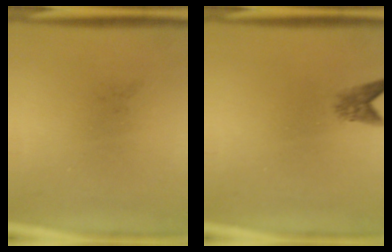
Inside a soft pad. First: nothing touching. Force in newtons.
{"total": 2.0}